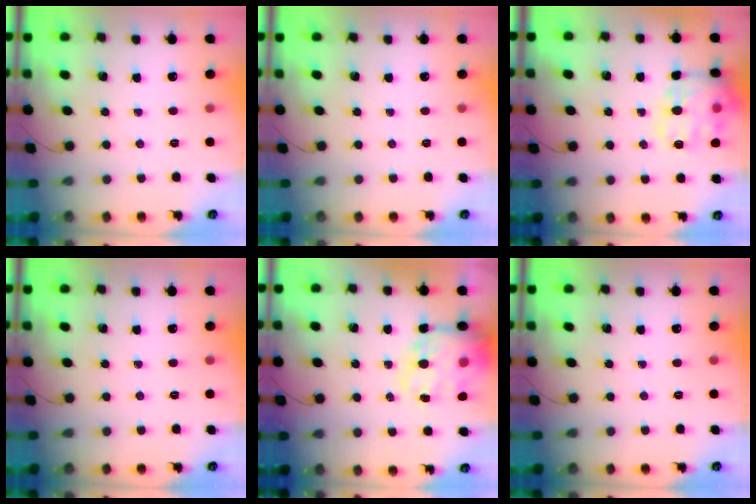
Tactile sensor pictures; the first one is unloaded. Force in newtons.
{"total": 0.0}
{"total": 18.0, "press": 17.9, "slide": 1.7}
{"total": 0.0}
{"total": 20.5, "press": 20.0, "slide": 4.6}
{"total": 0.0}